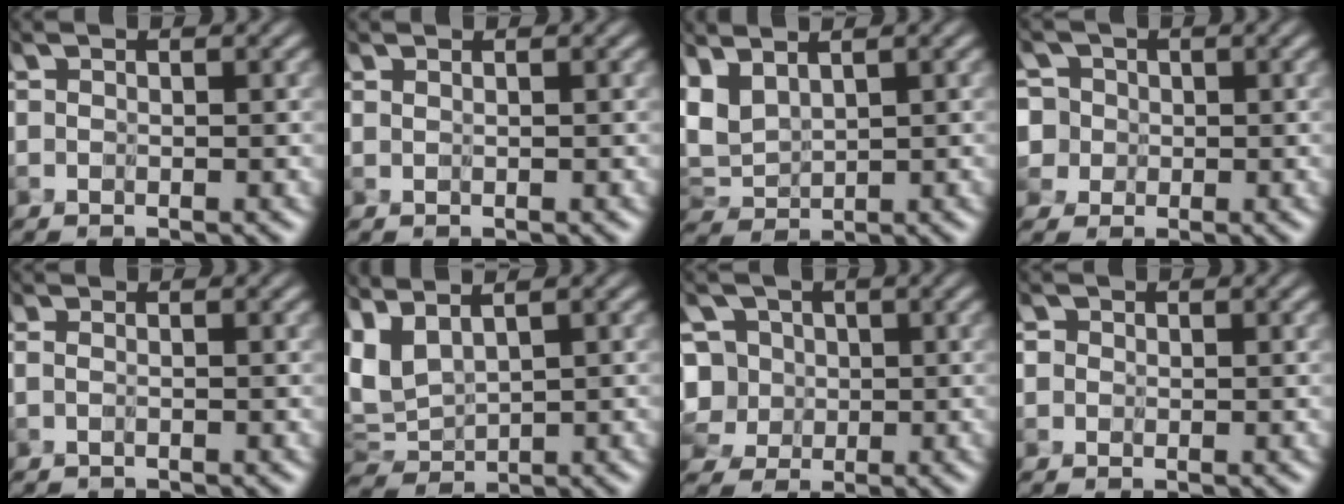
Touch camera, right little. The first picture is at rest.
{"total": 0.7, "force": [0.6, 0.0, 0.4], "torque": [-0.009, 0.002, 0.009]}
{"total": 4.0, "force": [1.8, 2.3, 2.8], "torque": [-0.097, -0.002, 0.049]}
{"total": 4.6, "force": [-0.5, 4.5, 0.9], "torque": [-0.036, 0.031, -0.044]}
{"total": 0.9, "force": [-0.7, -0.4, -0.4], "torque": [0.010, -0.002, -0.009]}
{"total": 4.0, "force": [1.6, 1.9, 3.2], "torque": [-0.112, -0.003, 0.042]}
{"total": 6.0, "force": [-0.7, 5.7, 1.7], "torque": [-0.056, 0.030, -0.043]}
{"total": 1.1, "force": [-0.2, 1.0, -0.3], "torque": [0.014, 0.010, -0.018]}